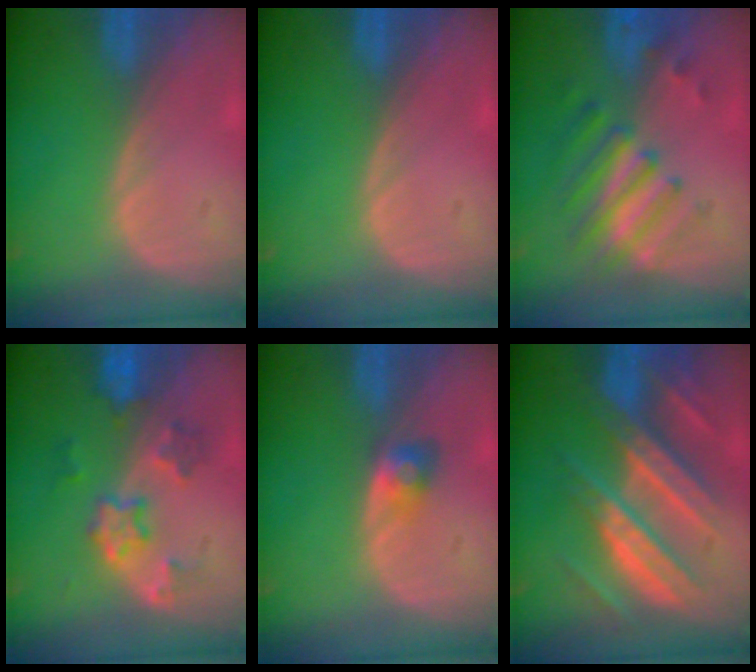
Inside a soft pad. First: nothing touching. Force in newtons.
{"total": 0.0}
{"total": 7.7, "press": 6.8, "slide": 3.5}
{"total": 5.7, "press": 5.7, "slide": 0.4}
{"total": 2.8, "press": 2.5, "slide": 1.2}
{"total": 11.1, "press": 11.0, "slide": 1.0}